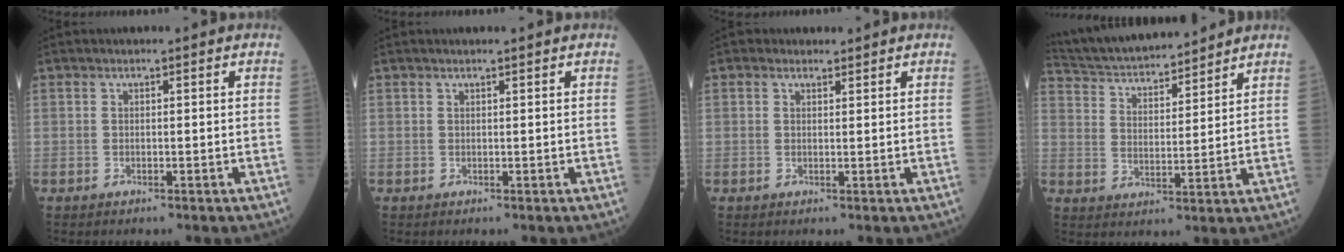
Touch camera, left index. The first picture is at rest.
{"total": 0.5, "force": [0.4, -0.1, 0.3], "torque": [-0.007, 0.001, 0.008]}
{"total": 0.7, "force": [0.5, 0.6, 0.0], "torque": [-0.002, -0.002, 0.004]}
{"total": 15.1, "force": [14.0, 2.1, 5.2], "torque": [-0.096, 0.018, 0.237]}